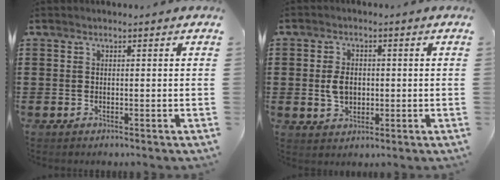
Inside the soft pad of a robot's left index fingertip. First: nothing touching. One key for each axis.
{"total": 4.2, "fx": -0.1, "fy": 2.9, "fz": 3.1, "tx": -0.062, "ty": 0.003, "tz": -0.006}